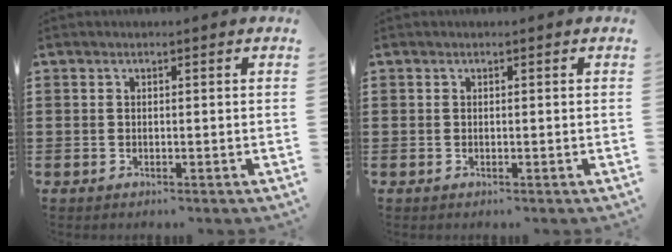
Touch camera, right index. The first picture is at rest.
{"total": 0.0}